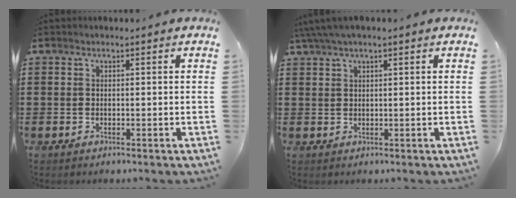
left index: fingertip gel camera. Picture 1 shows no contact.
{"total": 2.5, "force": [1.5, 0.2, 1.9], "torque": [-0.039, 0.001, 0.029]}